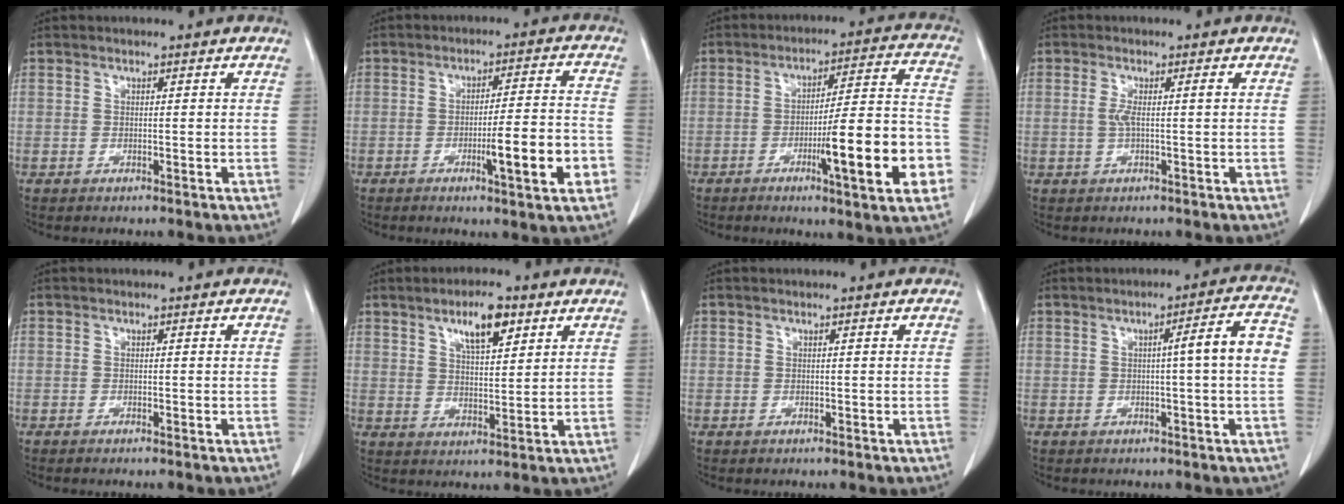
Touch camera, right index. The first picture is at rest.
{"total": 10.0, "force": [-3.5, 0.5, 9.3], "torque": [-0.135, -0.002, -0.052]}
{"total": 16.2, "force": [-5.5, 1.1, 15.2], "torque": [-0.205, 0.005, -0.079]}
{"total": 2.3, "force": [0.0, 0.0, 2.3], "torque": [-0.048, 0.004, 0.001]}
{"total": 0.6, "force": [-0.5, 0.0, 0.4], "torque": [-0.009, -0.002, -0.007]}
{"total": 7.0, "force": [4.0, 2.0, 5.4], "torque": [-0.095, 0.003, 0.068]}
{"total": 0.0}
{"total": 6.3, "force": [0.1, -0.4, 6.2], "torque": [-0.083, 0.010, -0.002]}